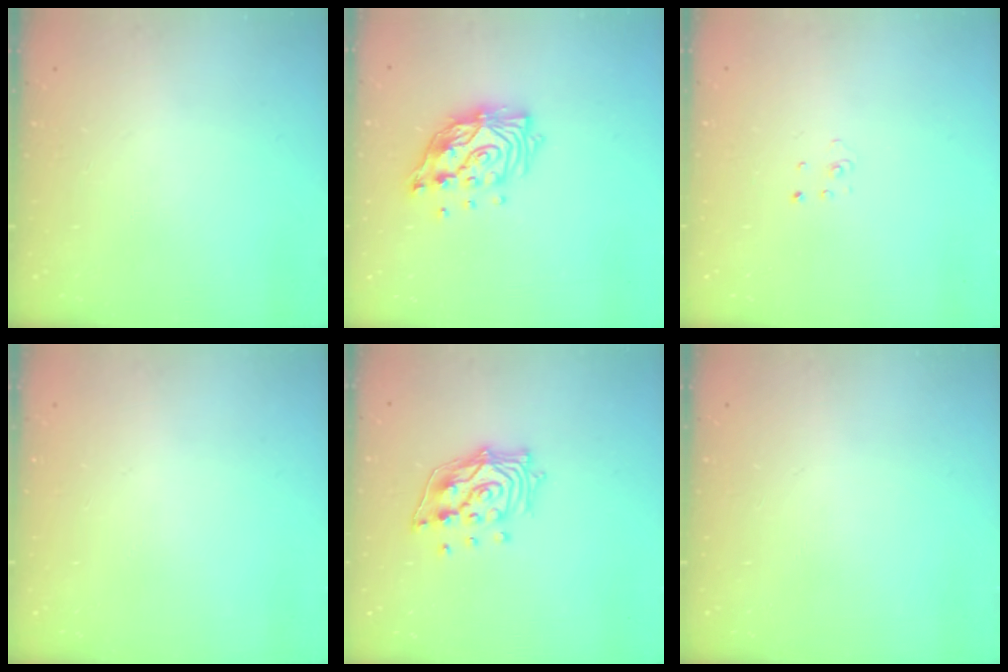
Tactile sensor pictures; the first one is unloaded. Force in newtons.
{"total": 13.6, "press": 13.5, "slide": 1.5}
{"total": 1.5, "press": 1.5, "slide": 0.1}
{"total": 0.0}
{"total": 13.9, "press": 13.8, "slide": 1.8}
{"total": 0.0}